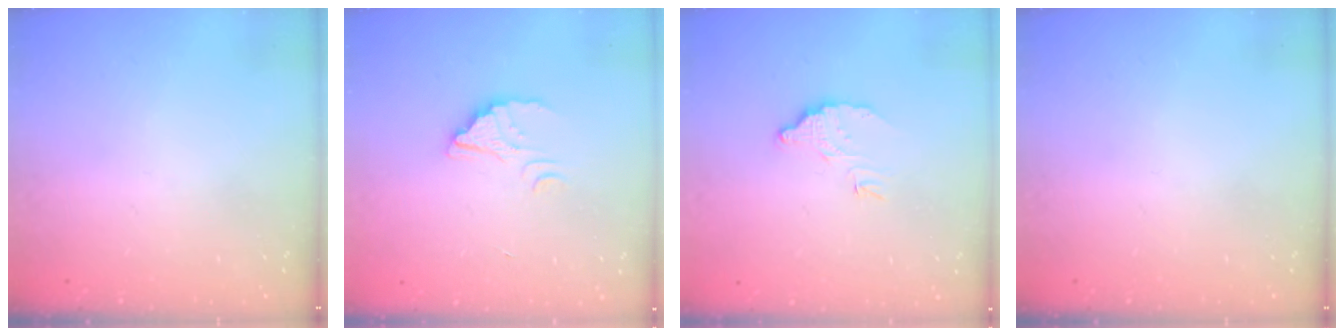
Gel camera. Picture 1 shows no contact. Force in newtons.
{"total": 2.1, "press": 2.1, "slide": 0.2}
{"total": 6.3, "press": 6.3, "slide": 0.2}
{"total": 0.0}